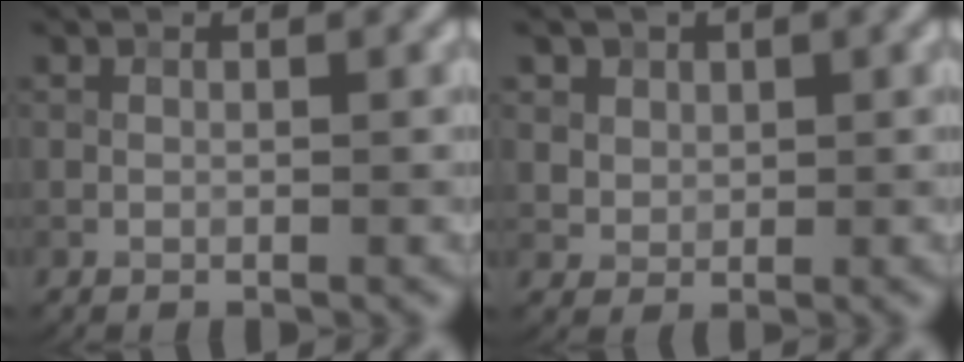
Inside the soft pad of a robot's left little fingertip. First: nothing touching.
{"total": 4.4, "force": [2.5, 3.2, 1.7], "torque": [-0.052, -0.004, 0.051]}